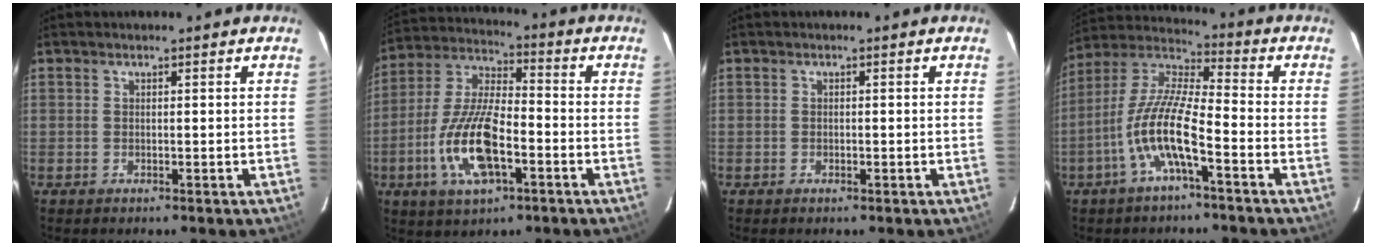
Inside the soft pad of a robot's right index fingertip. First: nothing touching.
{"total": 15.1, "force": [-5.3, 5.6, 13.0], "torque": [-0.277, -0.005, -0.100]}
{"total": 0.7, "force": [-0.6, 0.4, 0.2], "torque": [-0.006, 0.002, -0.008]}
{"total": 11.9, "force": [-5.0, 2.0, 10.7], "torque": [-0.218, 0.006, -0.101]}